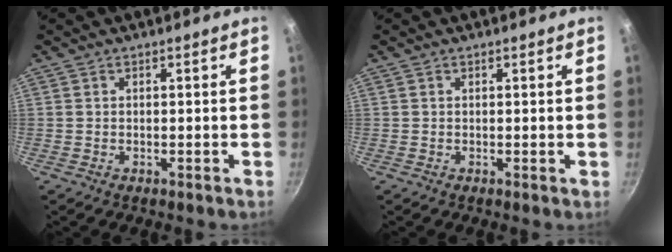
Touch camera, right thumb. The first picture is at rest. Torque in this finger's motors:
{"motor_torque": [0.23, 0.07, -0.11, -0.20, 0.03]}